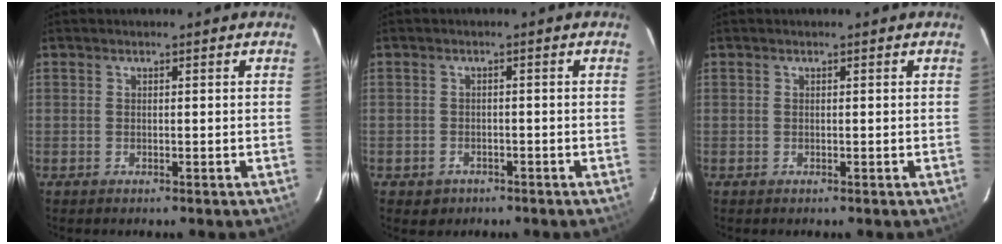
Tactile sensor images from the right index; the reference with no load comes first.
{"total": 3.1, "force": [-1.6, 2.5, 0.6], "torque": [-0.021, 0.002, -0.020]}
{"total": 0.0}